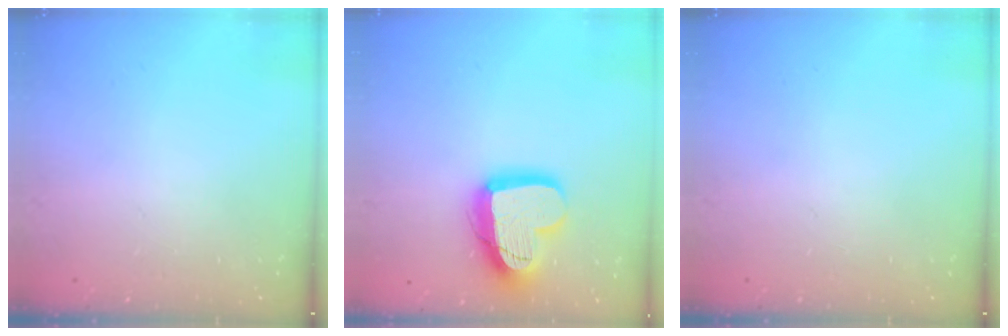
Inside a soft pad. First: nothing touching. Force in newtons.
{"total": 17.4, "press": 17.4, "slide": 1.4}
{"total": 0.0}